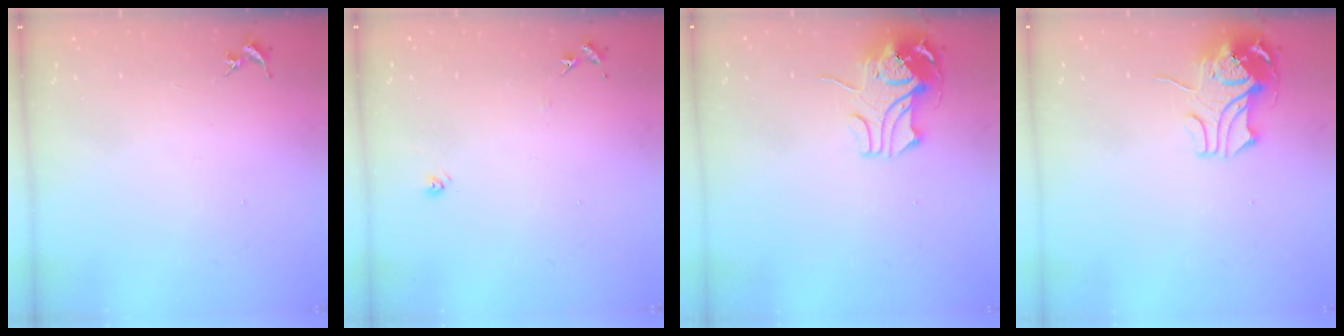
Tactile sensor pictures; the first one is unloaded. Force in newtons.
{"total": 5.9, "press": 5.9, "slide": 0.5}
{"total": 10.9, "press": 10.9, "slide": 1.1}
{"total": 10.9, "press": 10.9, "slide": 1.1}